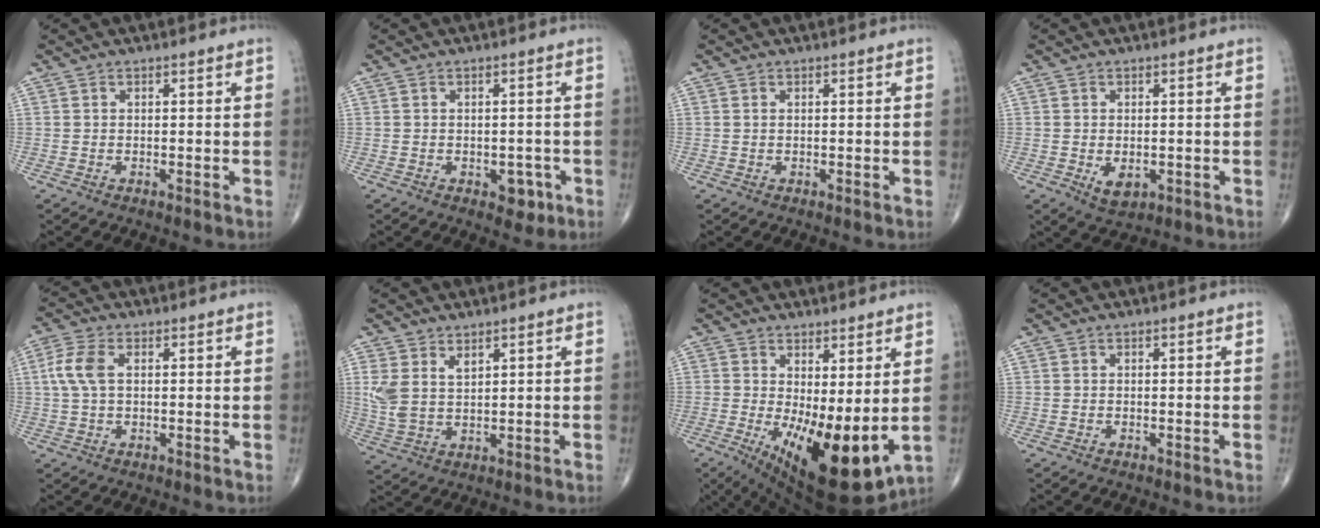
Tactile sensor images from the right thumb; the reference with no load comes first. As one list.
[{"total": 3.4, "force": [-1.4, 2.2, 2.2], "torque": [-0.005, 0.004, -0.015]}, {"total": 0.0}, {"total": 3.7, "force": [-0.9, 2.3, 2.8], "torque": [-0.035, -0.006, -0.005]}, {"total": 5.7, "force": [1.0, 3.1, 4.7], "torque": [-0.124, 0.014, 0.017]}, {"total": 5.8, "force": [2.8, 3.2, 3.9], "torque": [-0.081, -0.009, 0.067]}, {"total": 15.7, "force": [-0.8, 5.9, 14.5], "torque": [-0.230, -0.038, 0.011]}, {"total": 0.0}]